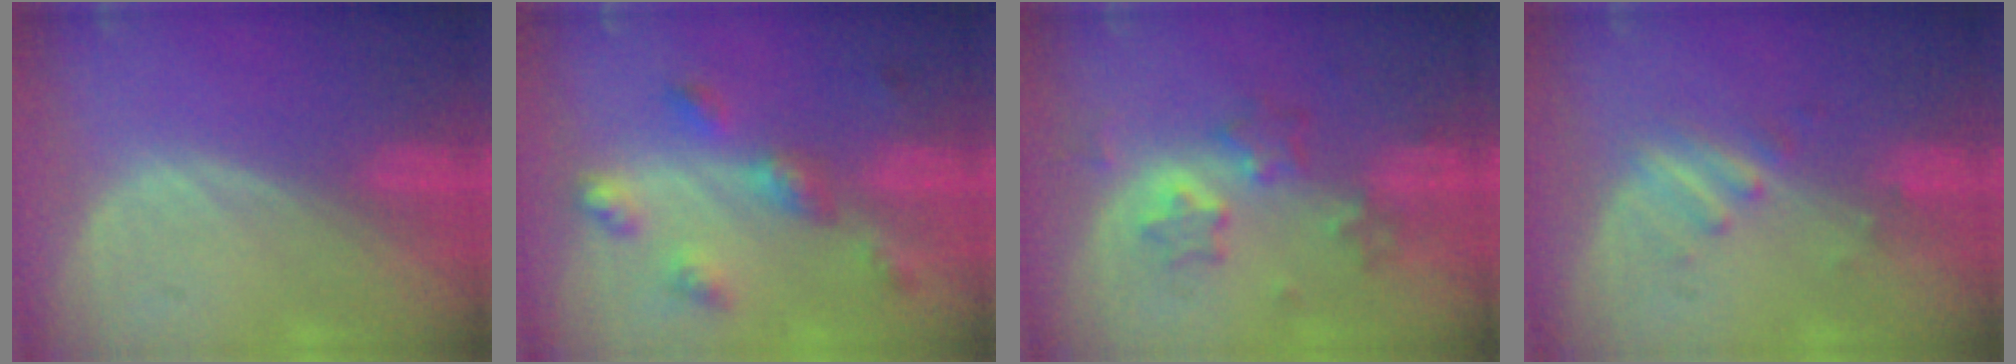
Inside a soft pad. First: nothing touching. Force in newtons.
{"total": 6.0, "press": 5.8, "slide": 1.5}
{"total": 5.8, "press": 5.7, "slide": 1.2}
{"total": 2.7, "press": 2.7, "slide": 0.5}